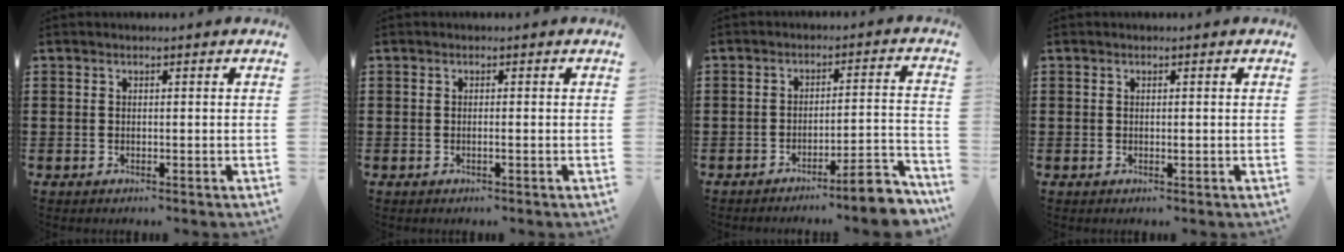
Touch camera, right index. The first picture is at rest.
{"total": 0.7, "force": [-0.3, 0.0, 0.6], "torque": [-0.010, -0.003, -0.004]}
{"total": 6.4, "force": [-5.2, 0.3, 3.7], "torque": [-0.057, -0.004, -0.095]}
{"total": 0.6, "force": [0.0, 0.1, 0.6], "torque": [-0.012, -0.003, 0.001]}